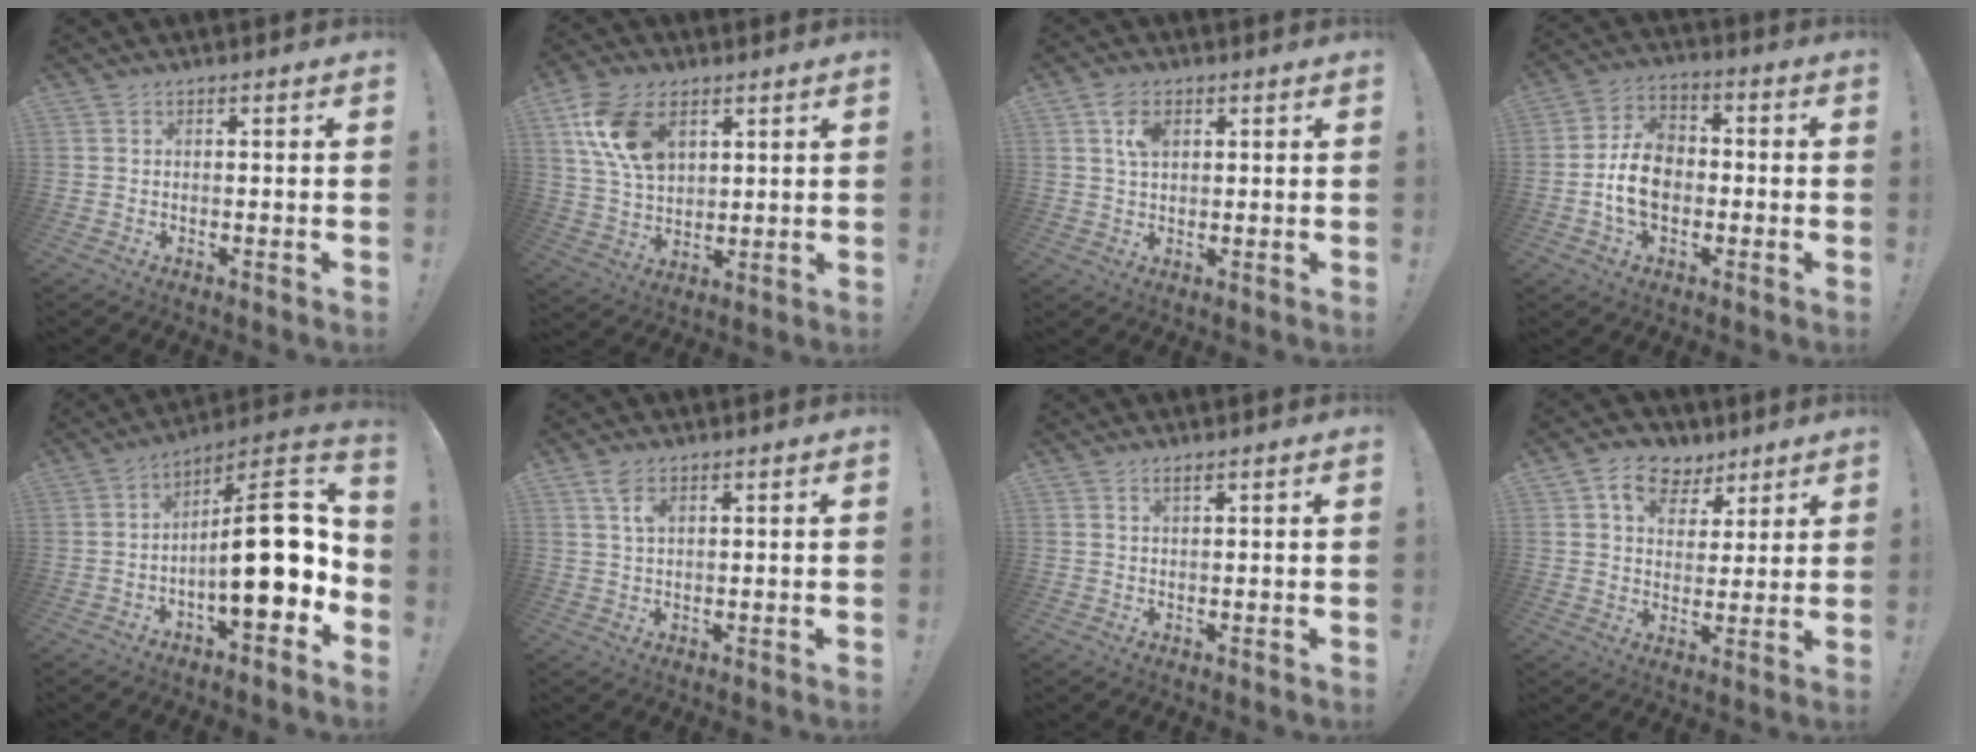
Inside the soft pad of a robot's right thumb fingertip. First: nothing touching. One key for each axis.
{"total": 15.2, "fx": 6.7, "fy": 9.5, "fz": 9.7, "tx": -0.182, "ty": -0.014, "tz": 0.131}
{"total": 5.6, "fx": 2.2, "fy": 3.3, "fz": 3.9, "tx": -0.072, "ty": 0.003, "tz": 0.040}
{"total": 12.2, "fx": -2.0, "fy": 9.0, "fz": 8.0, "tx": -0.146, "ty": 0.018, "tz": -0.034}
{"total": 20.0, "fx": -1.8, "fy": 7.0, "fz": 18.7, "tx": -0.282, "ty": 0.020, "tz": -0.022}
{"total": 4.1, "fx": 2.0, "fy": 1.9, "fz": 3.1, "tx": -0.056, "ty": -0.002, "tz": 0.034}
{"total": 1.2, "fx": 0.8, "fy": 0.1, "fz": 0.9, "tx": -0.015, "ty": -0.001, "tz": 0.013}
{"total": 10.2, "fx": 5.5, "fy": 7.4, "fz": 4.5, "tx": -0.074, "ty": -0.019, "tz": 0.107}